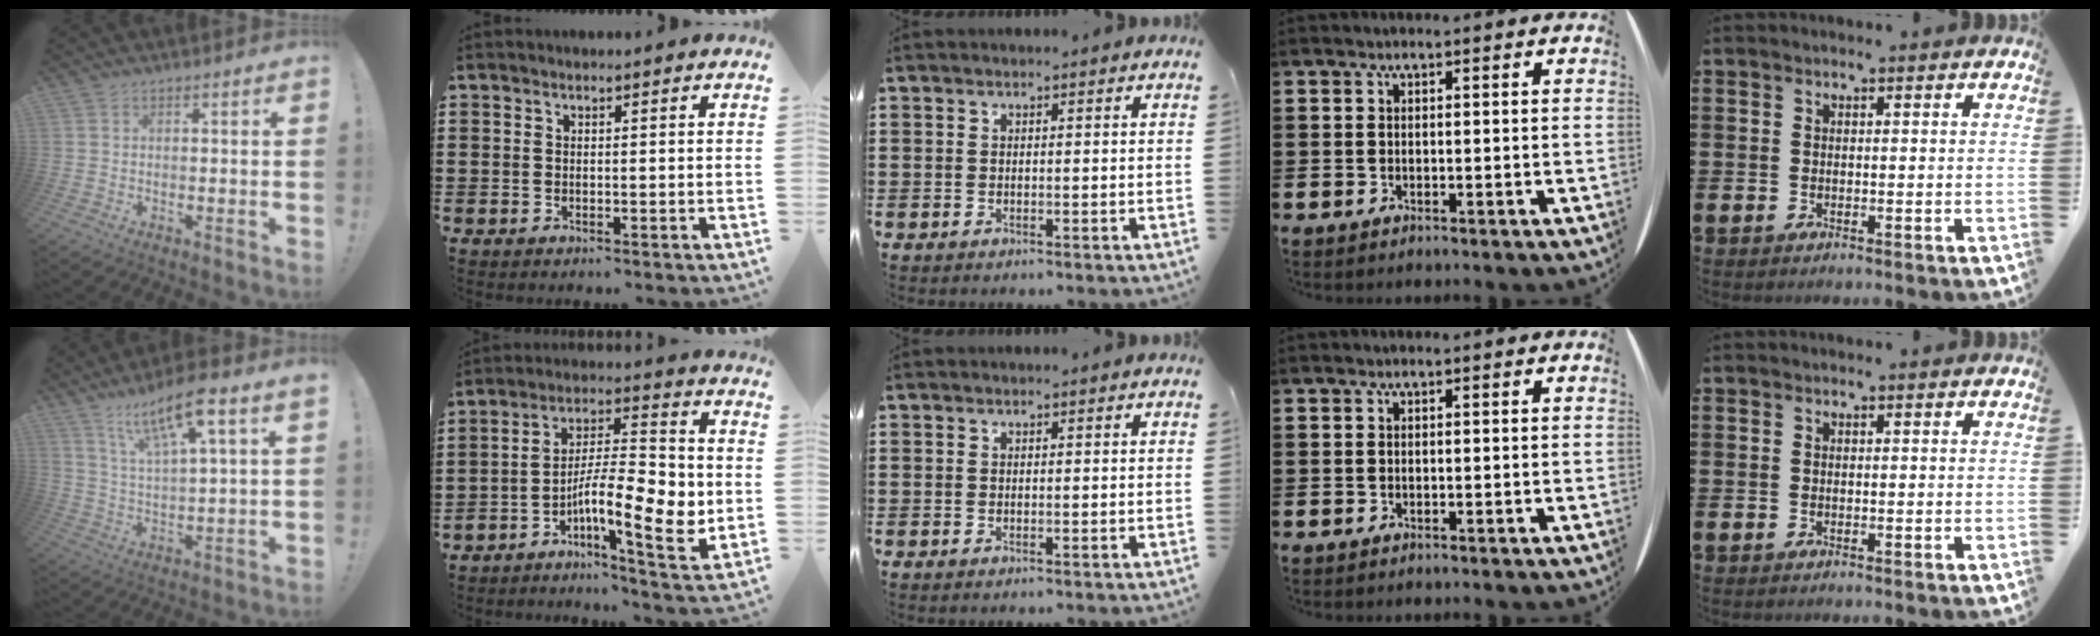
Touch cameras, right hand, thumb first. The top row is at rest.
{"thumb": {"total": 12.7, "force": [8.4, 2.0, 9.3], "torque": [-0.155, -0.042, 0.135]}, "index": {"total": 11.5, "force": [-2.9, 3.2, 10.7], "torque": [-0.188, -0.008, -0.054]}}